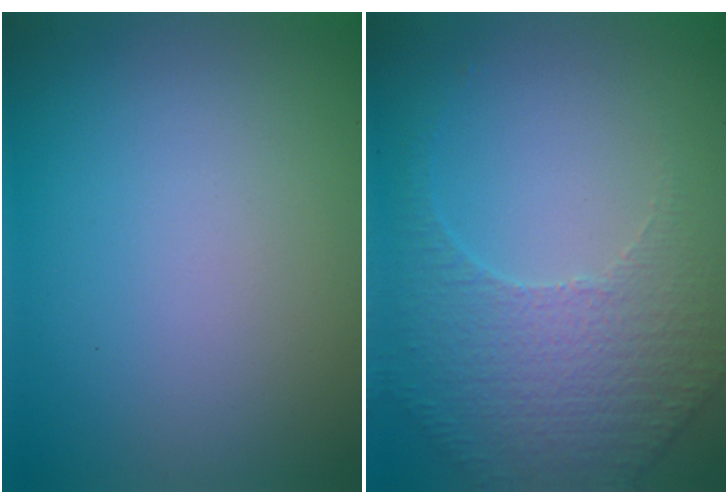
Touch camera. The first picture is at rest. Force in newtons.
{"total": 5.3, "press": 3.6, "slide": 3.9}